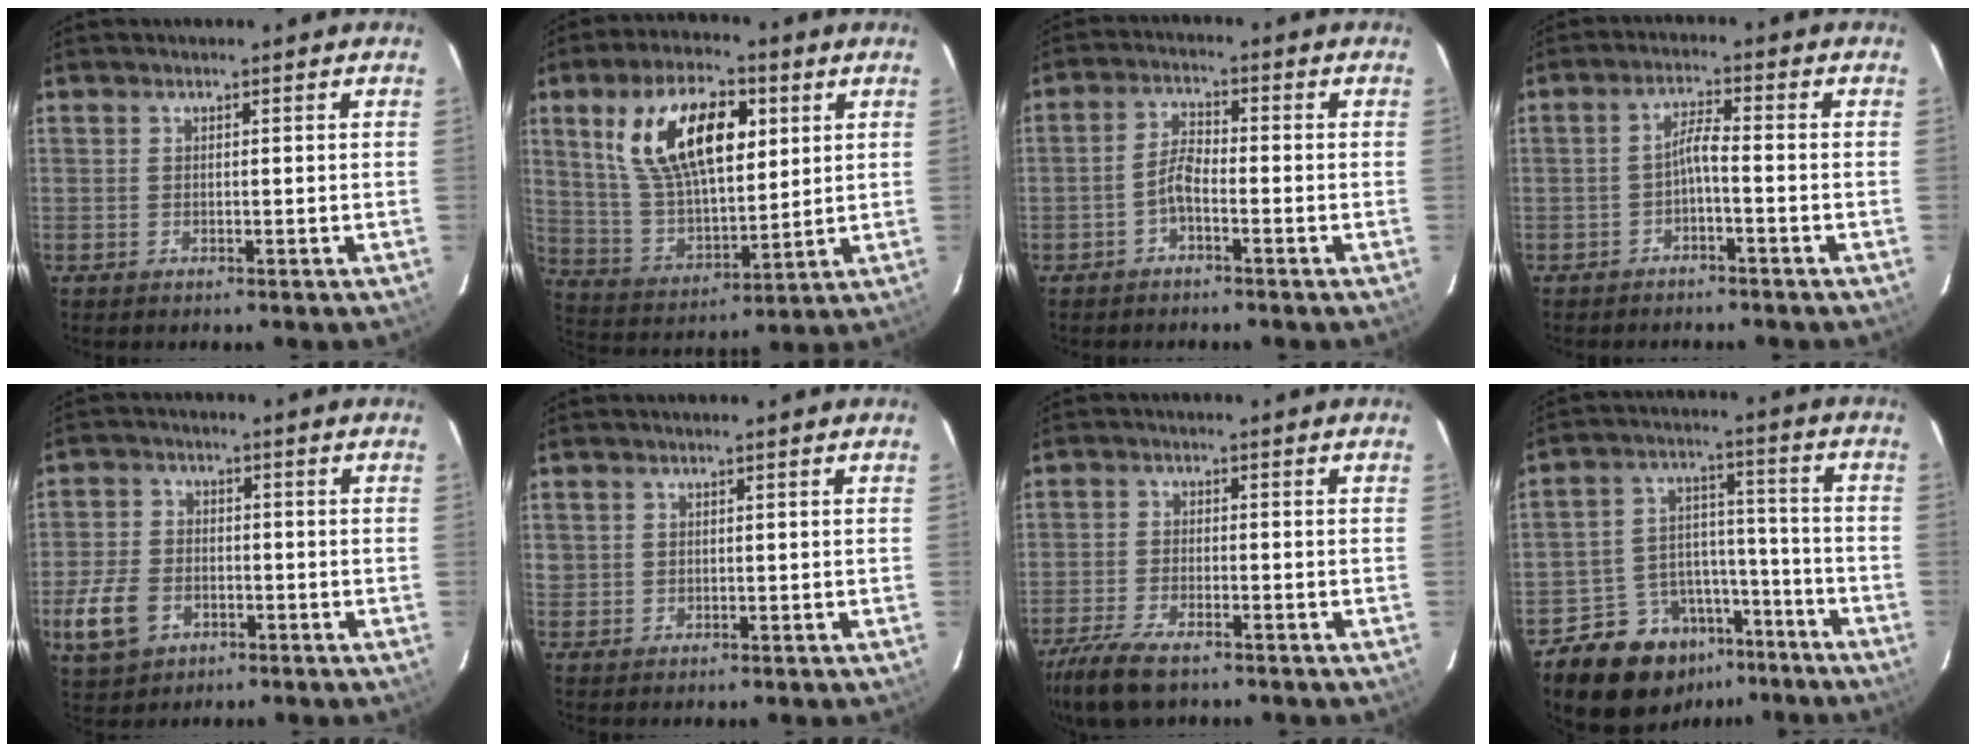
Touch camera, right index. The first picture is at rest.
{"total": 18.2, "force": [6.5, 8.4, 14.8], "torque": [-0.272, 0.019, 0.129]}
{"total": 3.1, "force": [-1.8, 1.0, 2.3], "torque": [-0.053, 0.012, -0.036]}
{"total": 2.7, "force": [-1.6, 0.1, 2.2], "torque": [-0.052, 0.011, -0.029]}
{"total": 9.3, "force": [-3.8, 6.8, 5.0], "torque": [-0.130, 0.003, -0.069]}
{"total": 1.1, "force": [0.1, 1.1, 0.1], "torque": [0.002, 0.002, 0.001]}
{"total": 10.4, "force": [-7.9, 3.3, 6.0], "torque": [-0.151, -0.029, -0.150]}
{"total": 14.0, "force": [-9.6, 9.3, 4.1], "torque": [-0.090, 0.053, -0.132]}